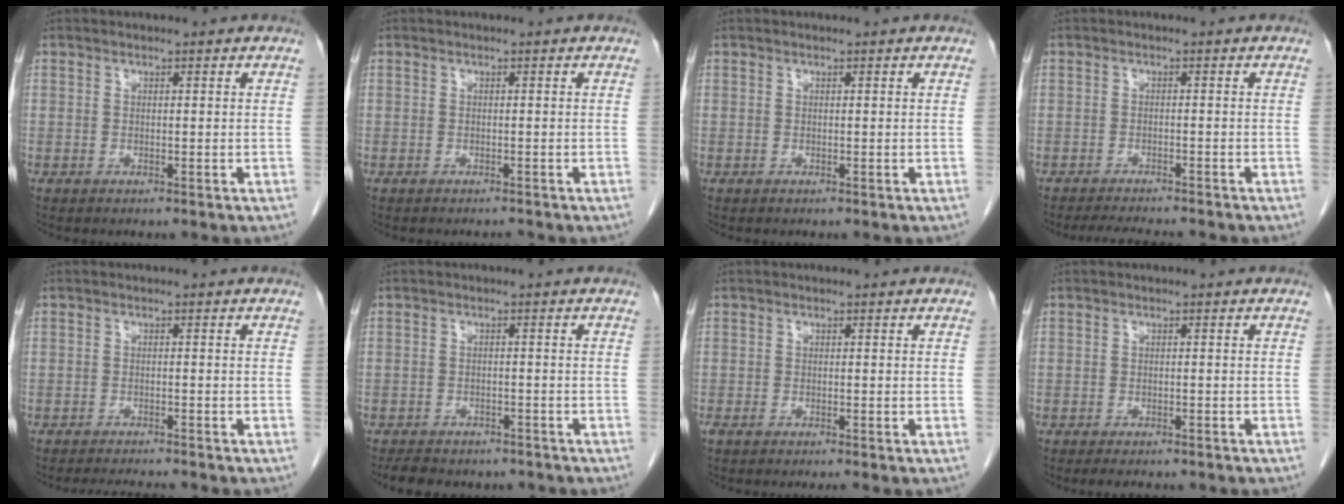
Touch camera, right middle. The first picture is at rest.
{"total": 0.6, "force": [-0.6, 0.1, 0.1], "torque": [-0.007, -0.002, -0.009]}
{"total": 0.0}
{"total": 6.4, "force": [-5.9, 0.5, 2.4], "torque": [-0.036, -0.014, -0.088]}
{"total": 4.2, "force": [-4.1, -0.2, 1.2], "torque": [-0.020, -0.014, -0.061]}
{"total": 8.9, "force": [-7.7, 3.4, 2.9], "torque": [-0.055, -0.001, -0.097]}
{"total": 1.8, "force": [-1.5, 0.0, 1.1], "torque": [-0.016, -0.004, -0.024]}
{"total": 4.9, "force": [-4.1, 1.3, 2.2], "torque": [-0.024, -0.005, -0.047]}